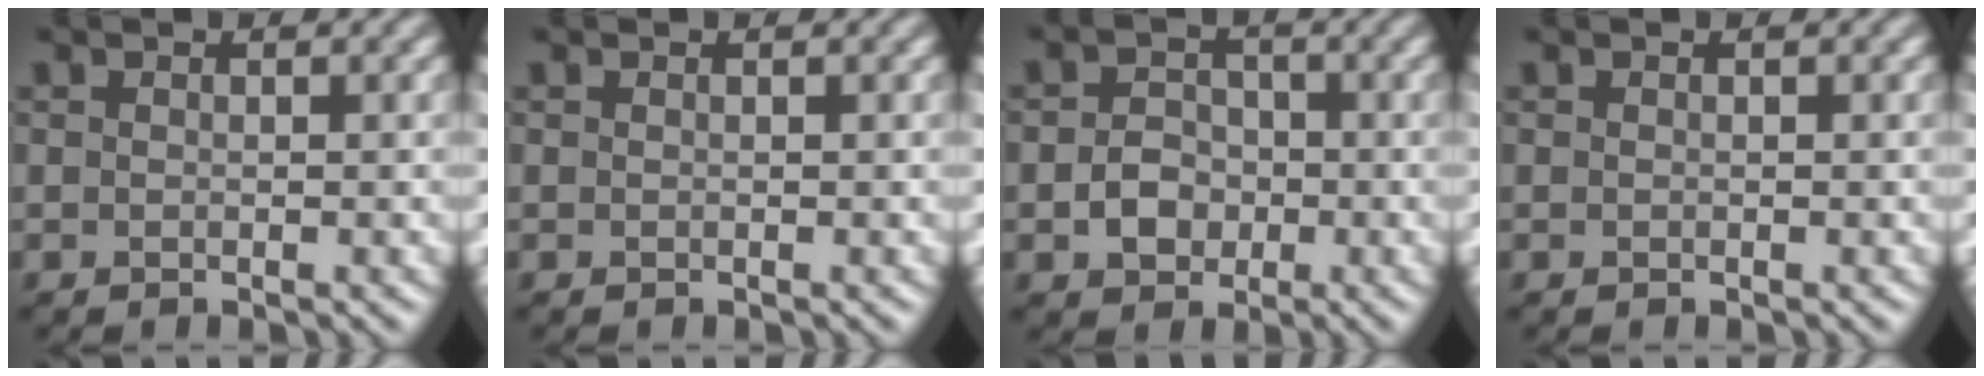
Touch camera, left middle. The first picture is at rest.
{"total": 0.0}
{"total": 3.1, "force": [-0.8, 2.5, 1.5], "torque": [-0.025, 0.000, -0.018]}
{"total": 0.0}